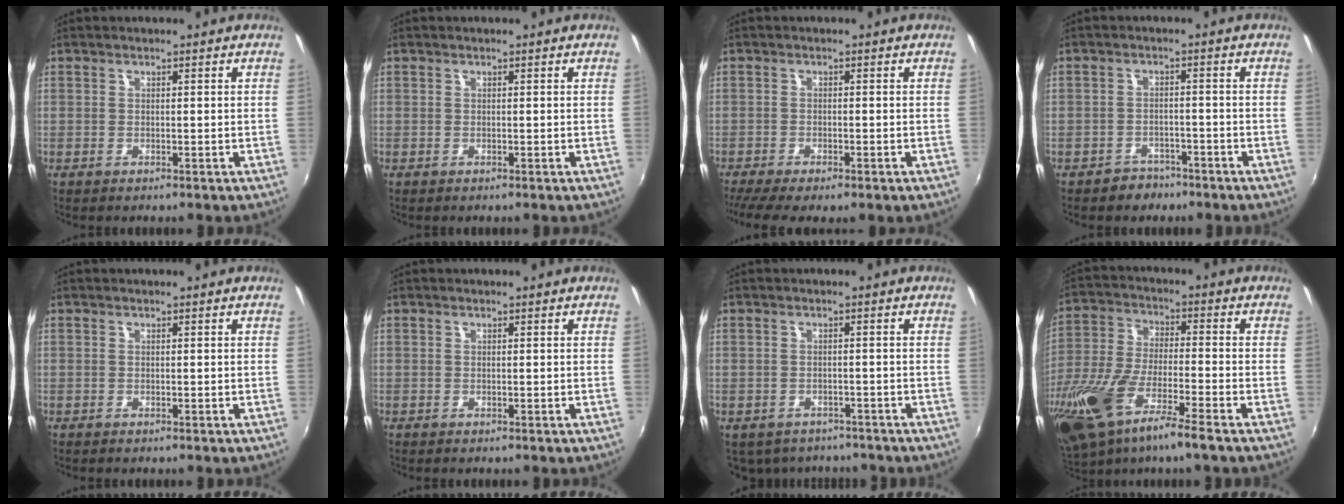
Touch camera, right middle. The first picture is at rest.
{"total": 0.0}
{"total": 6.6, "force": [-4.9, 1.1, 4.3], "torque": [-0.094, -0.033, -0.081]}
{"total": 3.9, "force": [-2.8, 2.7, -0.1], "torque": [-0.007, 0.015, -0.042]}
{"total": 0.0}
{"total": 0.0}
{"total": 7.5, "force": [-6.0, 3.9, 2.1], "torque": [-0.050, -0.014, -0.079]}
{"total": 19.0, "force": [-11.9, 3.9, 14.3], "torque": [-0.300, -0.055, -0.221]}